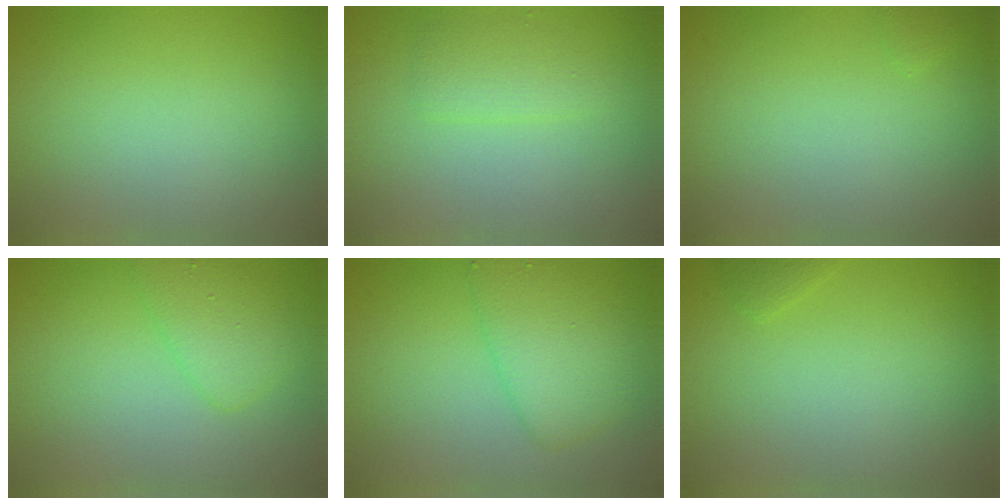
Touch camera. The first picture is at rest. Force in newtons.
{"total": 1.9, "press": 1.9, "slide": 0.1}
{"total": 0.5, "press": 0.5, "slide": 0.0}
{"total": 2.8, "press": 2.8, "slide": 0.1}
{"total": 4.4, "press": 4.3, "slide": 0.2}
{"total": 0.7, "press": 0.7, "slide": 0.1}